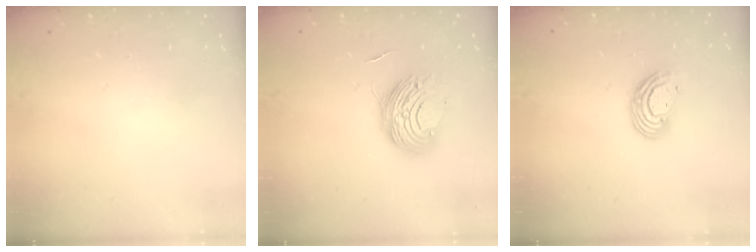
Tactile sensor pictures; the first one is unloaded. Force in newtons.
{"total": 11.4, "press": 11.3, "slide": 0.5}
{"total": 9.0, "press": 9.0, "slide": 0.7}